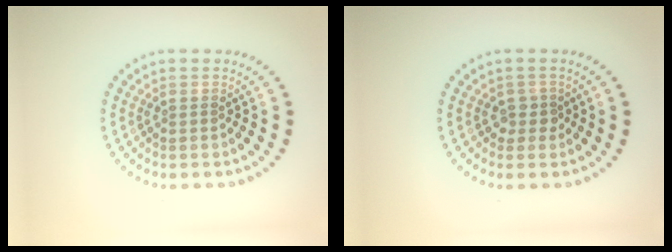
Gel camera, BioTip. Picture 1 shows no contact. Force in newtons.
{"total": 1.4, "press": 1.1, "slide": 0.8}